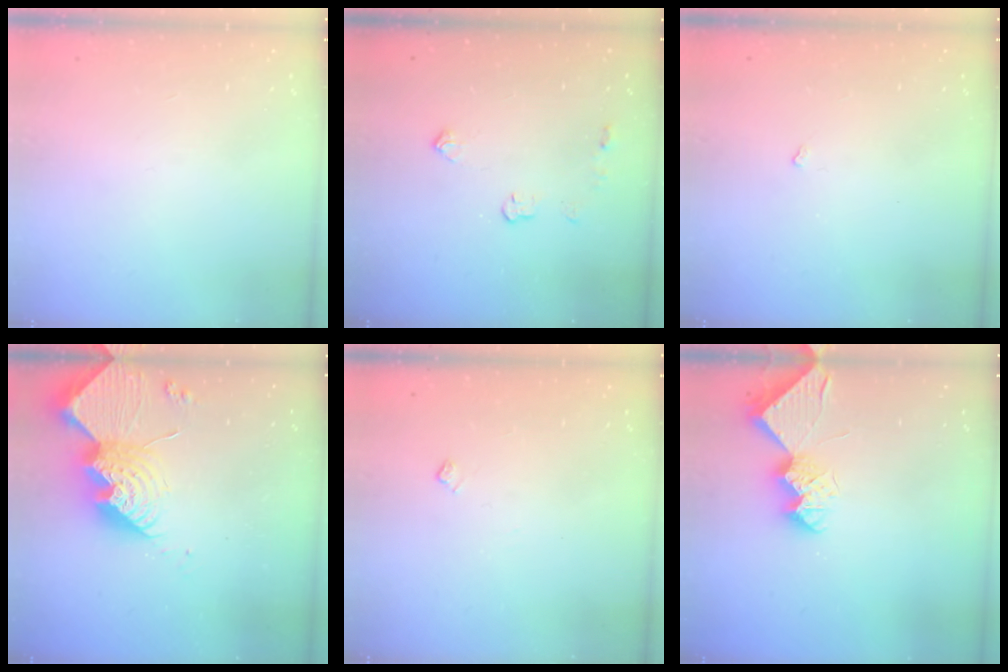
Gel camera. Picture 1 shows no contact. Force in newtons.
{"total": 3.7, "press": 3.6, "slide": 0.6}
{"total": 2.4, "press": 2.3, "slide": 0.4}
{"total": 19.5, "press": 19.4, "slide": 1.7}
{"total": 3.9, "press": 3.8, "slide": 0.6}
{"total": 8.8, "press": 8.8, "slide": 0.1}